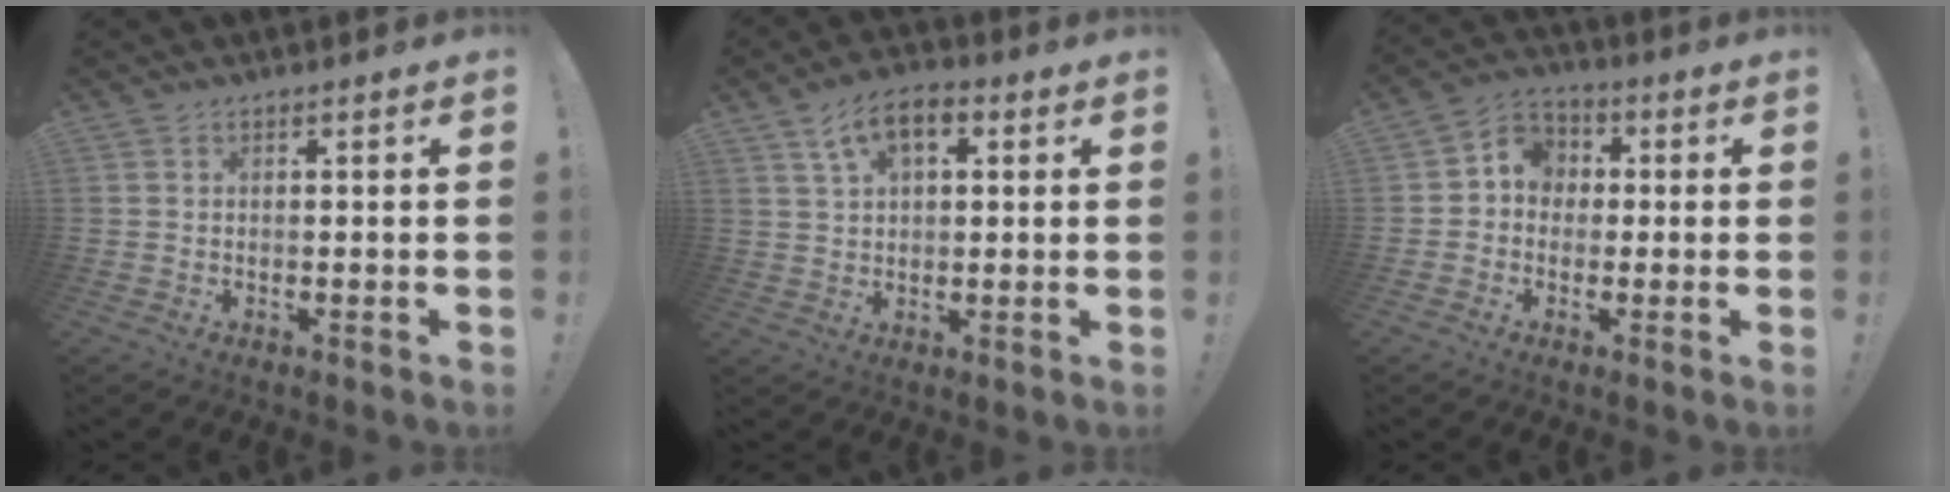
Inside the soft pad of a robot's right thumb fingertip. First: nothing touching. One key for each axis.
{"total": 9.1, "fx": 3.8, "fy": 5.0, "fz": 6.6, "tx": -0.100, "ty": -0.001, "tz": 0.070}
{"total": 7.1, "fx": -0.8, "fy": 6.4, "fz": 2.9, "tx": -0.040, "ty": 0.017, "tz": -0.008}